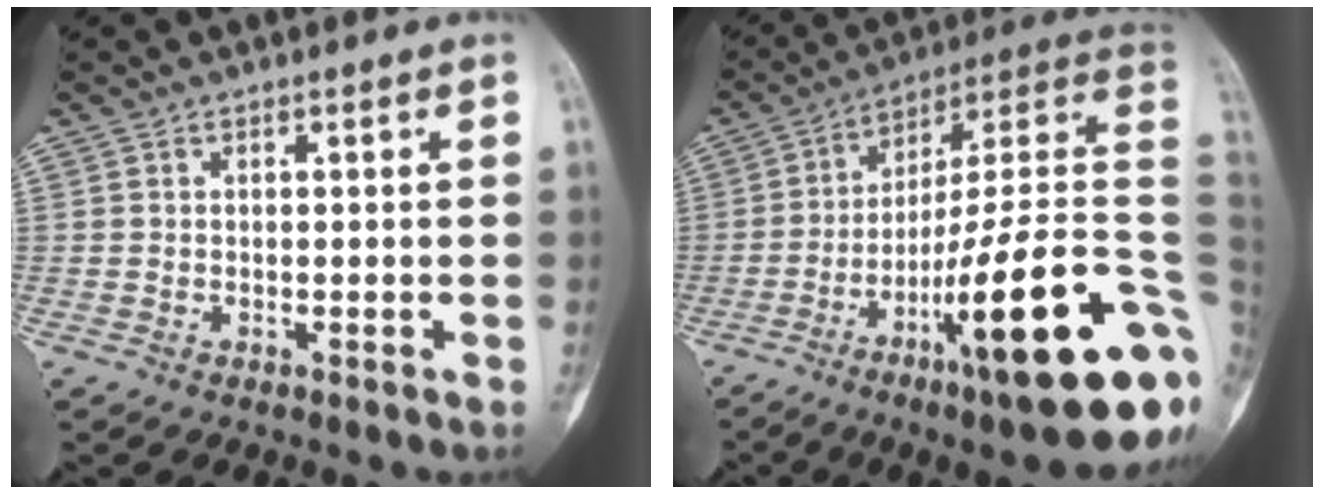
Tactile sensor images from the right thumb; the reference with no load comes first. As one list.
[{"total": 29.0, "force": [-8.1, 5.2, 27.4], "torque": [-0.329, 0.049, -0.127]}]